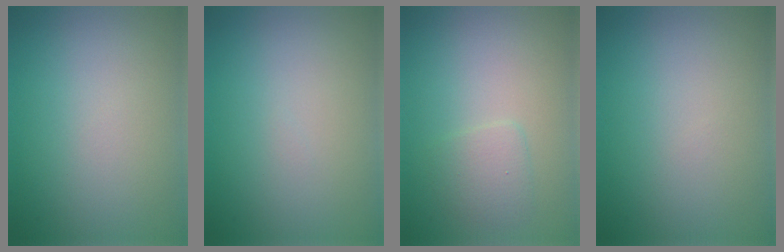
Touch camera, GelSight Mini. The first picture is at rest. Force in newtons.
{"total": 0.0}
{"total": 1.6, "press": 1.6, "slide": 0.1}
{"total": 0.0}